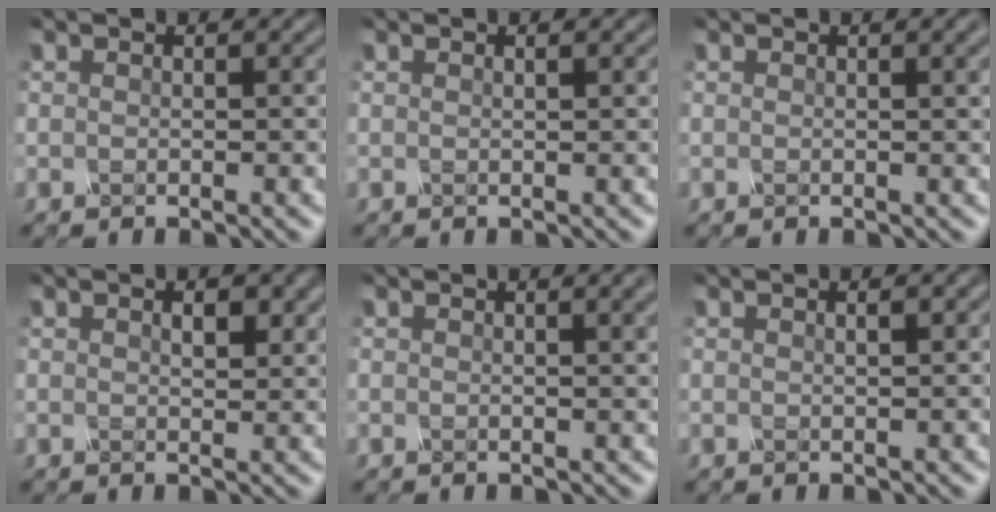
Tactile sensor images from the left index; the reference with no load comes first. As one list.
[{"total": 0.9, "force": [0.4, 0.4, 0.7], "torque": [-0.002, 0.001, -0.002]}, {"total": 3.0, "force": [1.6, 1.2, 2.3], "torque": [-0.016, 0.015, 0.013]}, {"total": 1.9, "force": [0.6, 0.9, 1.5], "torque": [-0.028, -0.001, 0.019]}, {"total": 4.7, "force": [2.4, 2.0, 3.5], "torque": [-0.022, 0.028, 0.012]}, {"total": 1.6, "force": [0.6, 0.7, 1.4], "torque": [-0.005, 0.001, -0.003]}]